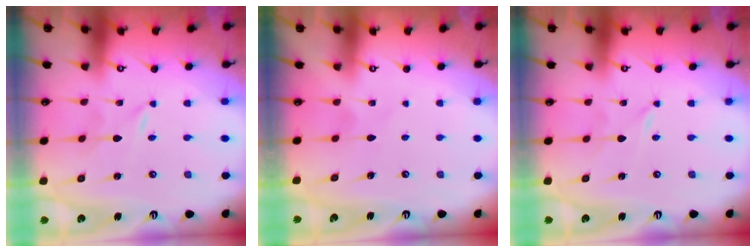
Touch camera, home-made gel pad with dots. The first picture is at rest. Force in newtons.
{"total": 3.3, "press": 3.3, "slide": 0.4}
{"total": 0.0}